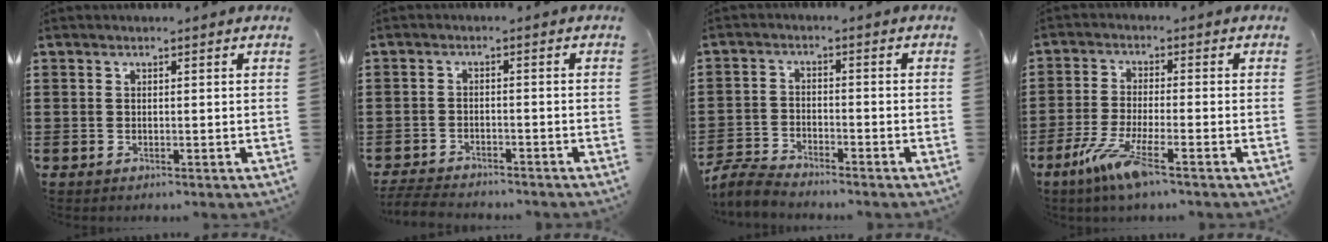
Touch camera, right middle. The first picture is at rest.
{"total": 3.3, "force": [-3.3, 0.3, 0.5], "torque": [-0.018, -0.003, -0.071]}
{"total": 4.1, "force": [-3.9, 0.4, 1.0], "torque": [-0.041, -0.004, -0.087]}
{"total": 6.9, "force": [-4.0, 0.6, 5.6], "torque": [-0.129, -0.019, -0.078]}